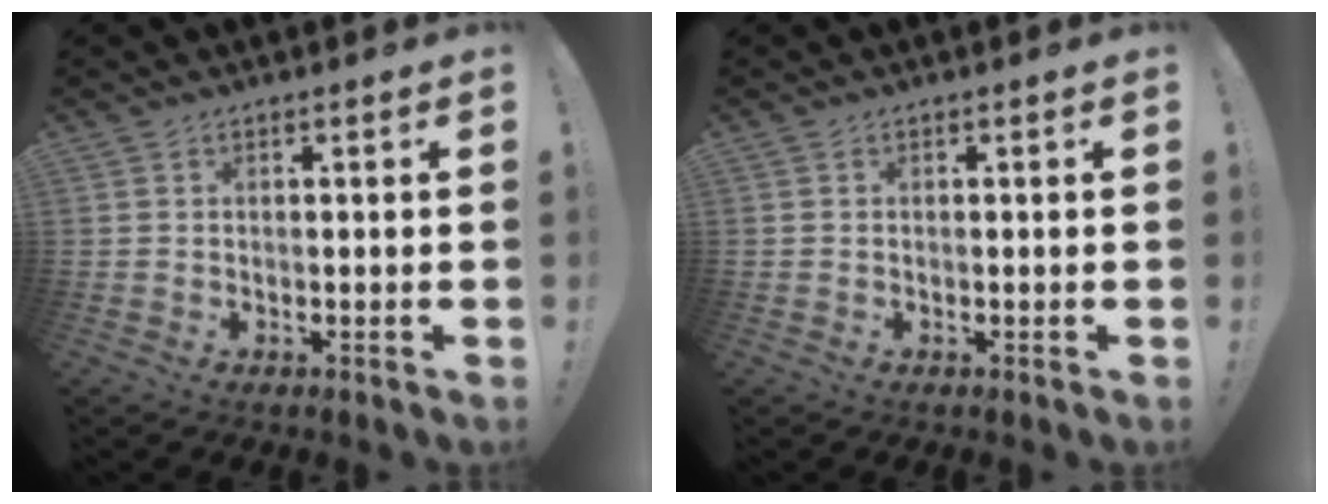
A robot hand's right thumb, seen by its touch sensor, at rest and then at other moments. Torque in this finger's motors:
{"motor_torque": [-0.15, -0.17, -0.25, -0.09, -0.02]}